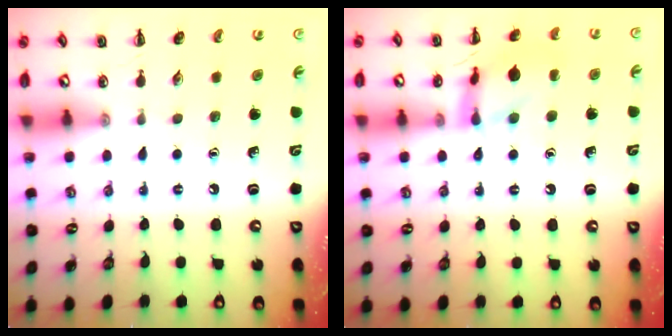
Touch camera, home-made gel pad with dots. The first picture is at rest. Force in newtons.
{"total": 12.3, "press": 12.2, "slide": 0.9}